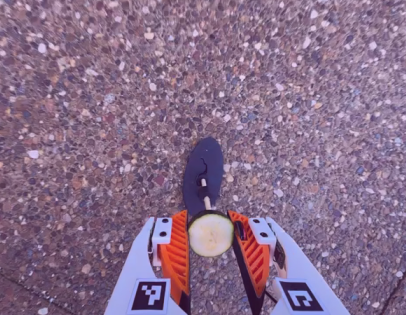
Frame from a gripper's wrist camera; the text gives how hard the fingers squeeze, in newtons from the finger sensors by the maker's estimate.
{"total": 10.2, "left": 9.9, "right": 10.4}